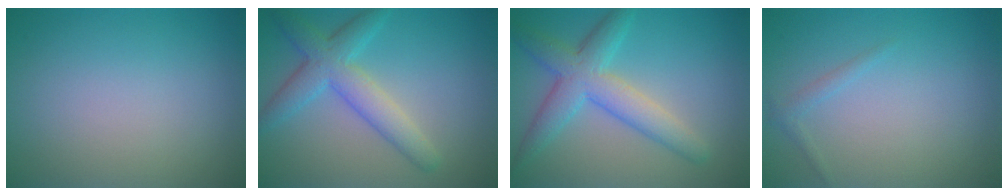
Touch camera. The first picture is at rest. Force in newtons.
{"total": 4.7, "press": 4.7, "slide": 0.1}
{"total": 5.3, "press": 5.3, "slide": 0.2}
{"total": 0.9, "press": 0.9, "slide": 0.1}